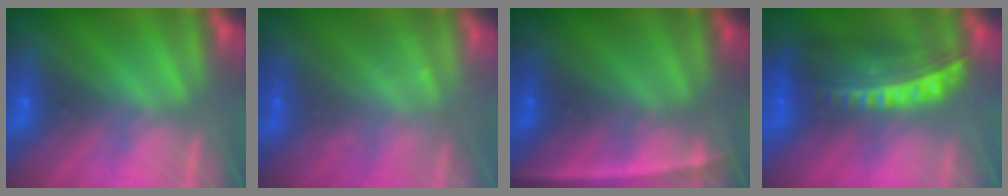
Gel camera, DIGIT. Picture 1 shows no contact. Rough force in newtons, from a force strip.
{"total": 2.2}
{"total": 2.6}
{"total": 6.7}